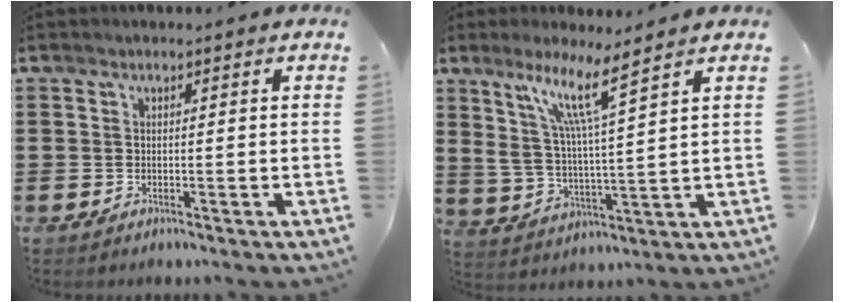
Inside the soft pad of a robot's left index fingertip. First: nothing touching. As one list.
[{"total": 8.7, "force": [6.0, 0.2, 6.3], "torque": [-0.133, -0.025, 0.101]}]